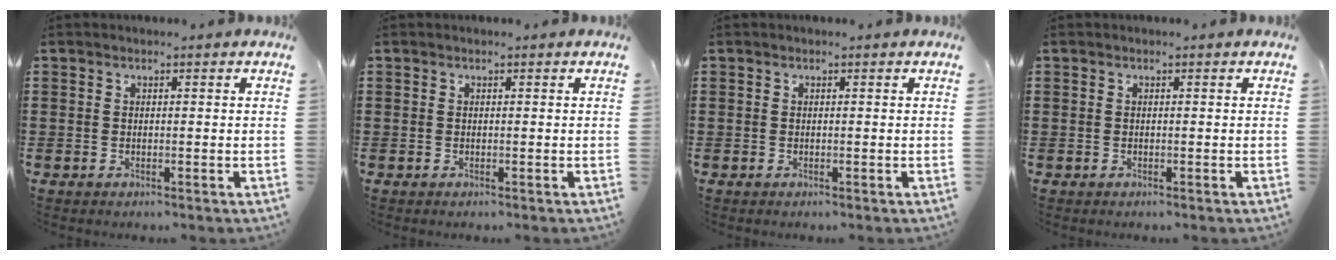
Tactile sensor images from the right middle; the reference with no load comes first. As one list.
[{"total": 0.0}, {"total": 0.0}, {"total": 0.0}]